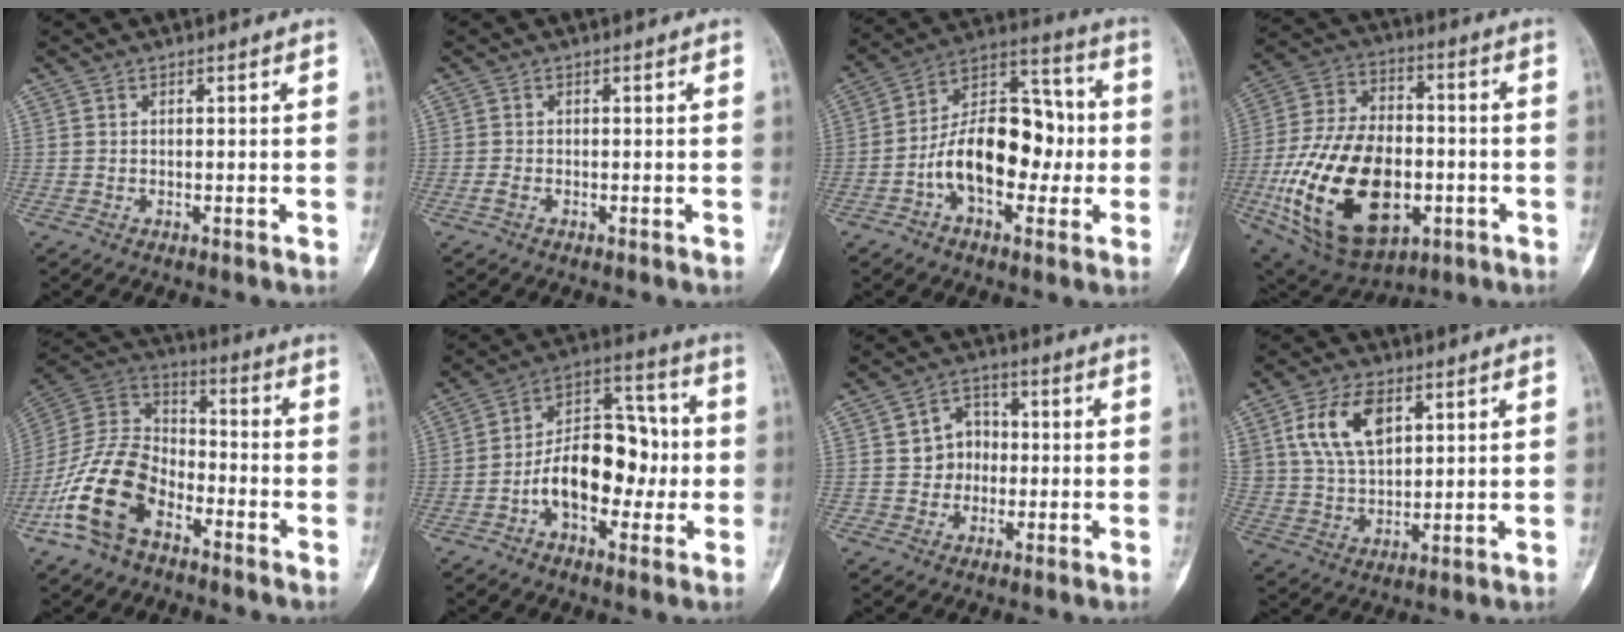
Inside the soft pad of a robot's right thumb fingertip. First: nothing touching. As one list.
[{"total": 0.9, "force": [-0.5, 0.4, 0.6], "torque": [-0.018, -0.001, -0.011]}, {"total": 17.7, "force": [-2.9, 10.5, 14.0], "torque": [-0.203, 0.050, -0.055]}, {"total": 27.2, "force": [-6.5, 16.6, 20.6], "torque": [-0.370, 0.014, -0.090]}, {"total": 17.0, "force": [-8.6, 10.1, 10.7], "torque": [-0.205, 0.063, -0.173]}, {"total": 15.7, "force": [-2.9, 9.5, 12.1], "torque": [-0.167, 0.051, -0.053]}, {"total": 6.3, "force": [-0.6, 5.9, 2.2], "torque": [0.006, 0.019, -0.018]}, {"total": 10.8, "force": [4.5, 6.3, 7.6], "torque": [-0.132, -0.010, 0.092]}]